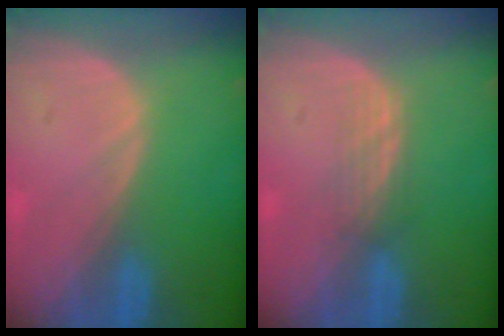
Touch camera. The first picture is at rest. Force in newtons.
{"total": 2.4, "press": 2.3, "slide": 0.5}